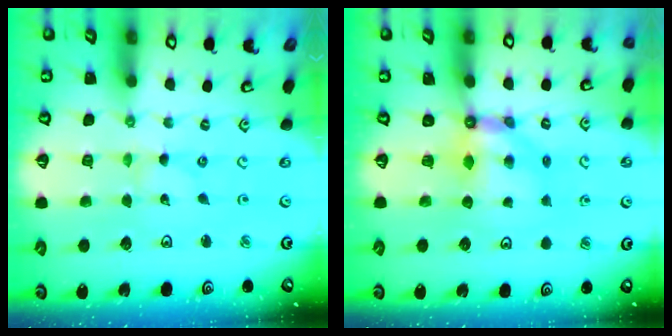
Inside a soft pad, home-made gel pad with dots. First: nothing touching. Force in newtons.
{"total": 6.0, "press": 5.9, "slide": 0.4}